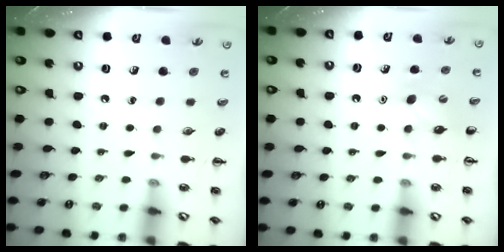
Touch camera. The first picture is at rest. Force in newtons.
{"total": 6.1, "press": 5.8, "slide": 1.8}